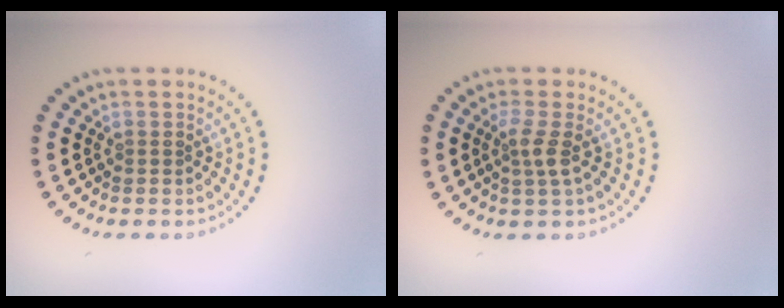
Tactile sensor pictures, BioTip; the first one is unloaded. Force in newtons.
{"total": 2.0, "press": 1.4, "slide": 1.4}